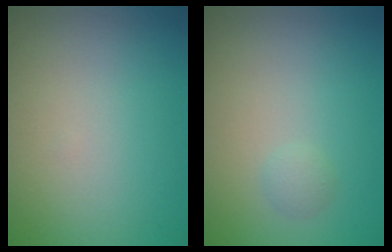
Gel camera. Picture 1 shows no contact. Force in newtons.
{"total": 0.8, "press": 0.8, "slide": 0.0}